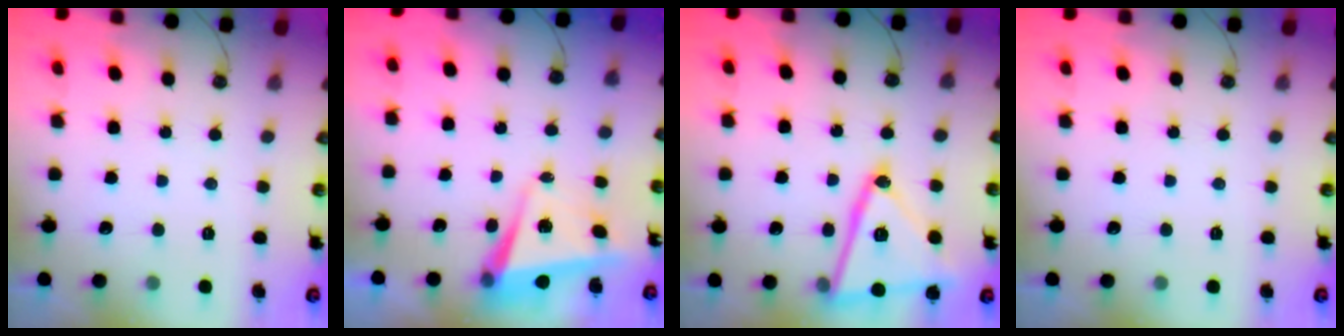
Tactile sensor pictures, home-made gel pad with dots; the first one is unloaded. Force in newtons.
{"total": 5.4, "press": 5.3, "slide": 0.8}
{"total": 19.8, "press": 19.7, "slide": 2.3}
{"total": 0.0}